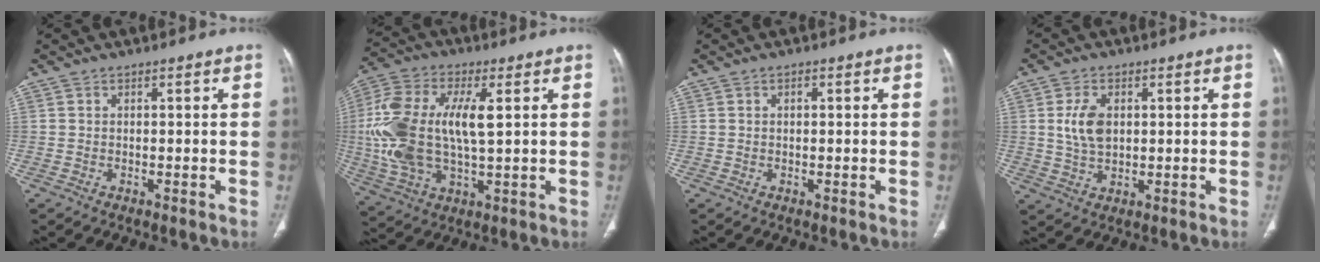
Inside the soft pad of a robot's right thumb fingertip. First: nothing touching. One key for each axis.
{"total": 18.6, "fx": 2.2, "fy": 9.0, "fz": 16.2, "tx": -0.351, "ty": 0.006, "tz": 0.041}
{"total": 0.6, "fx": 0.2, "fy": 0.3, "fz": 0.5, "tx": -0.010, "ty": 0.001, "tz": 0.004}
{"total": 6.4, "fx": 1.2, "fy": 4.0, "fz": 4.8, "tx": -0.088, "ty": -0.006, "tz": 0.025}